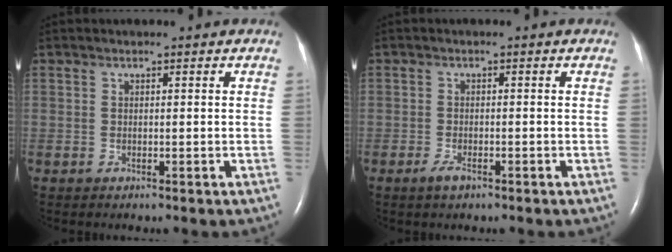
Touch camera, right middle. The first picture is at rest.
{"total": 1.9, "force": [-1.2, 0.6, 1.3], "torque": [-0.033, -0.003, -0.021]}